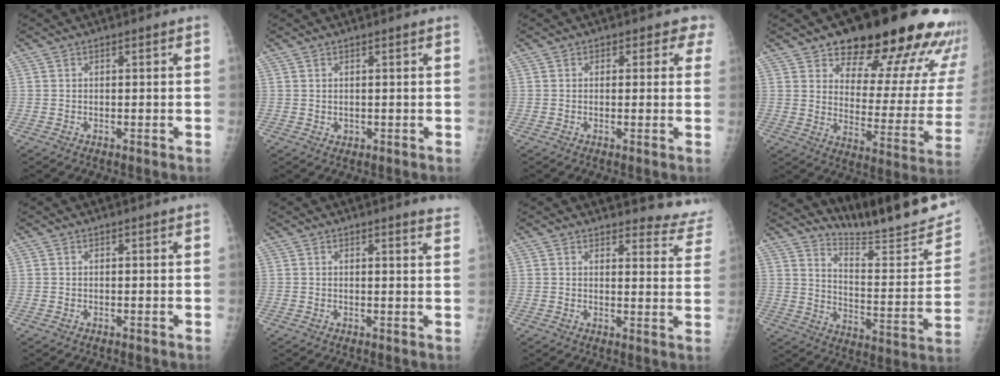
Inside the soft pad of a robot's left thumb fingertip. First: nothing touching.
{"total": 1.1, "force": [0.8, 0.6, 0.6], "torque": [-0.001, -0.004, 0.010]}
{"total": 2.8, "force": [1.7, 2.1, 0.6], "torque": [0.026, -0.006, 0.002]}
{"total": 25.0, "force": [17.2, 9.3, 15.6], "torque": [-0.159, -0.088, 0.224]}
{"total": 0.0}
{"total": 3.6, "force": [3.2, 0.0, 1.6], "torque": [-0.019, -0.018, 0.024]}
{"total": 10.3, "force": [9.9, 2.5, 0.8], "torque": [0.033, -0.082, 0.085]}
{"total": 21.0, "force": [18.8, 2.0, 9.1], "torque": [-0.105, -0.152, 0.268]}